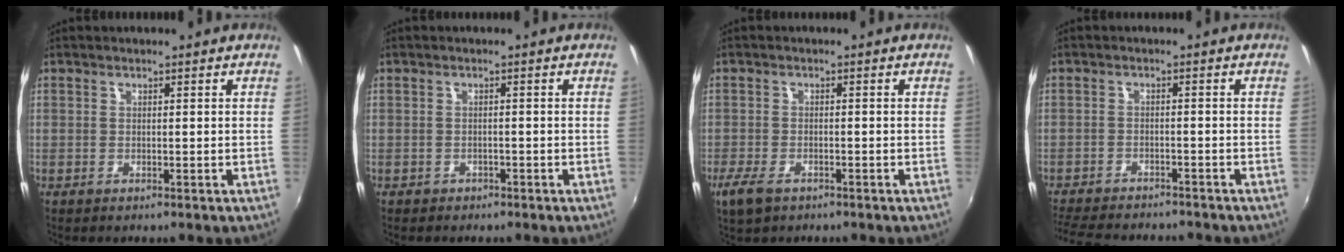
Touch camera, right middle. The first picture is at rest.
{"total": 1.7, "force": [-1.2, 1.1, 0.3], "torque": [-0.012, 0.000, -0.015]}
{"total": 4.7, "force": [-3.1, 2.2, 2.8], "torque": [-0.070, -0.012, -0.057]}
{"total": 11.8, "force": [-10.5, 3.0, 4.4], "torque": [-0.111, -0.017, -0.164]}